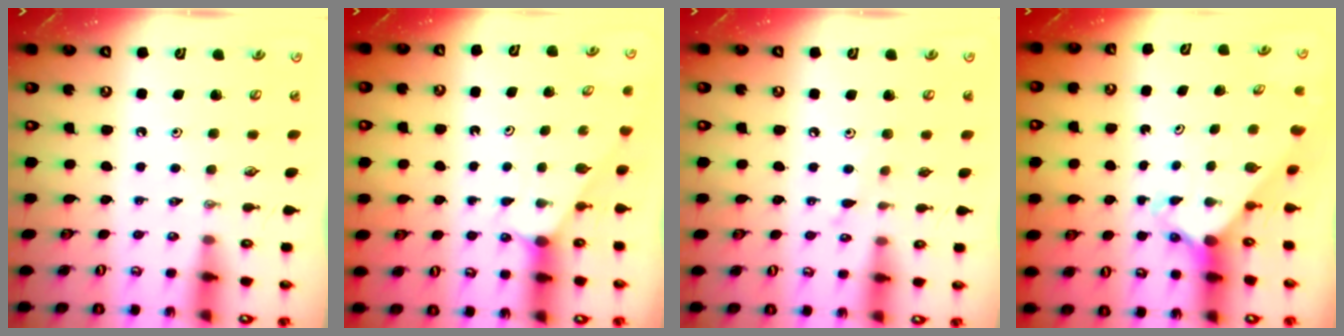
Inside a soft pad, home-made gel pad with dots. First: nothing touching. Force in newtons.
{"total": 2.0, "press": 2.0, "slide": 0.3}
{"total": 5.9, "press": 5.9, "slide": 0.4}
{"total": 2.8, "press": 2.8, "slide": 0.1}